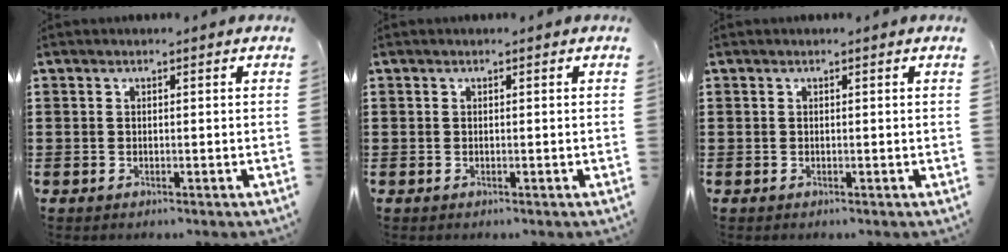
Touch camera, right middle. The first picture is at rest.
{"total": 0.0}
{"total": 0.0}